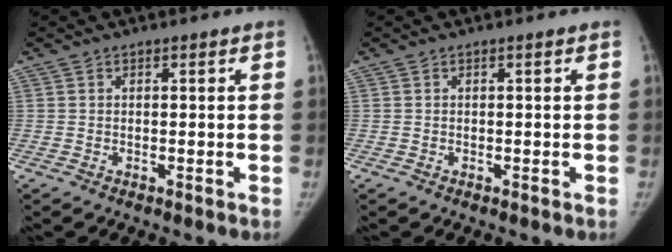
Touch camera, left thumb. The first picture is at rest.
{"total": 0.0}